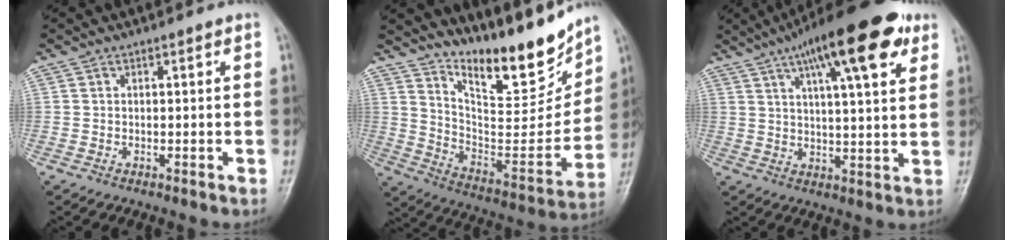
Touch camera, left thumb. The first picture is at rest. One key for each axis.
{"total": 18.9, "fx": 15.1, "fy": 5.4, "fz": 10.1, "tx": -0.110, "ty": -0.106, "tz": 0.257}
{"total": 18.4, "fx": 9.8, "fy": 5.1, "fz": 14.7, "tx": -0.207, "ty": -0.012, "tz": 0.145}